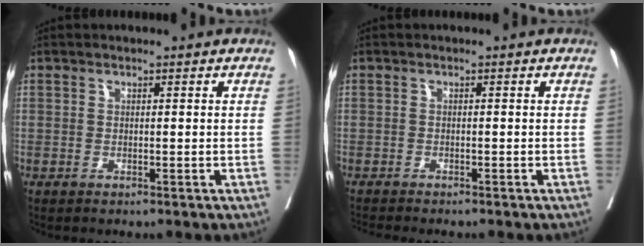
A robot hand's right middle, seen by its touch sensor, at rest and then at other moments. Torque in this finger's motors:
{"motor_torque": [0.80, -0.95, 0.12, 0.05]}